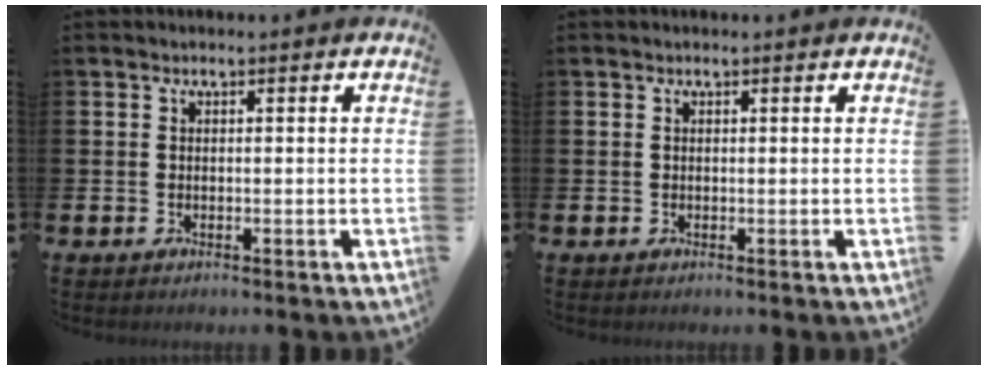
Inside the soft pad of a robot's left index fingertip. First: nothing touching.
{"total": 0.0}